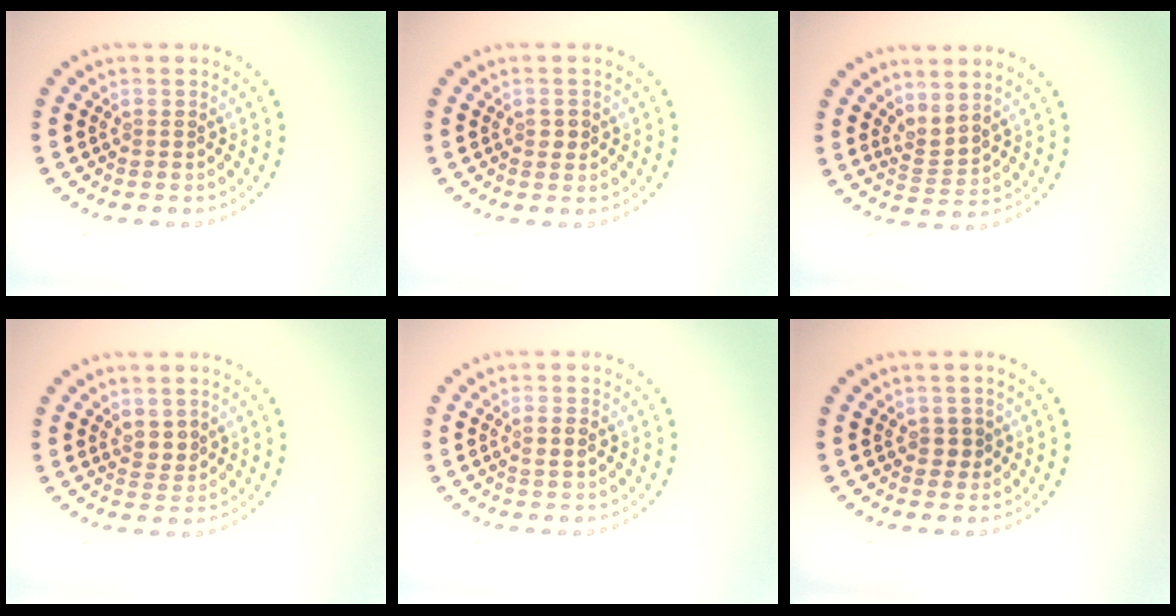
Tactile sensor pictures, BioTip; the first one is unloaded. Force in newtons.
{"total": 1.0, "press": 1.0, "slide": 0.0}
{"total": 2.2, "press": 1.5, "slide": 1.6}
{"total": 1.6, "press": 1.3, "slide": 1.0}
{"total": 1.2, "press": 1.0, "slide": 0.6}
{"total": 1.2, "press": 1.1, "slide": 0.4}